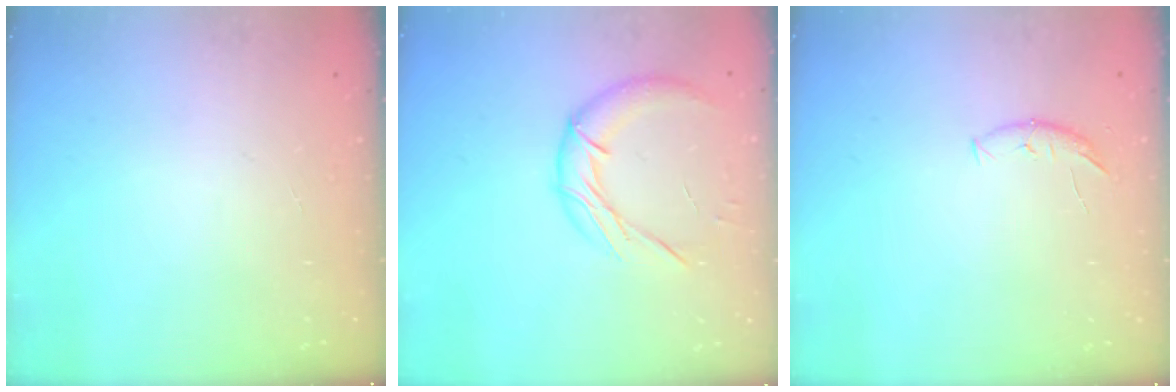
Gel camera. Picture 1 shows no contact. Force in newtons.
{"total": 12.8, "press": 12.7, "slide": 1.5}
{"total": 5.6, "press": 5.6, "slide": 0.6}